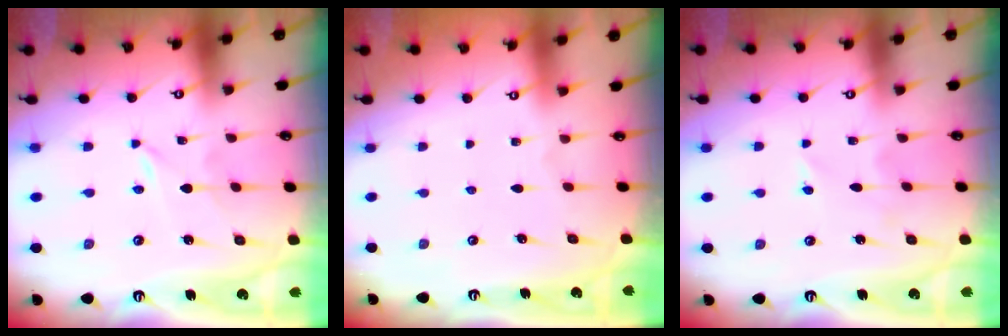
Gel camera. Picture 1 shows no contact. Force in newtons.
{"total": 0.0}
{"total": 4.8, "press": 4.7, "slide": 0.8}